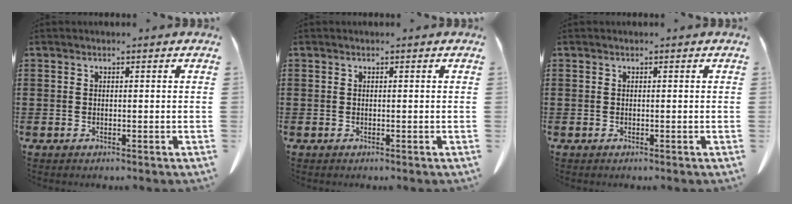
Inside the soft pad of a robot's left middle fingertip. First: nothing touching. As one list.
[{"total": 0.0}, {"total": 0.0}]